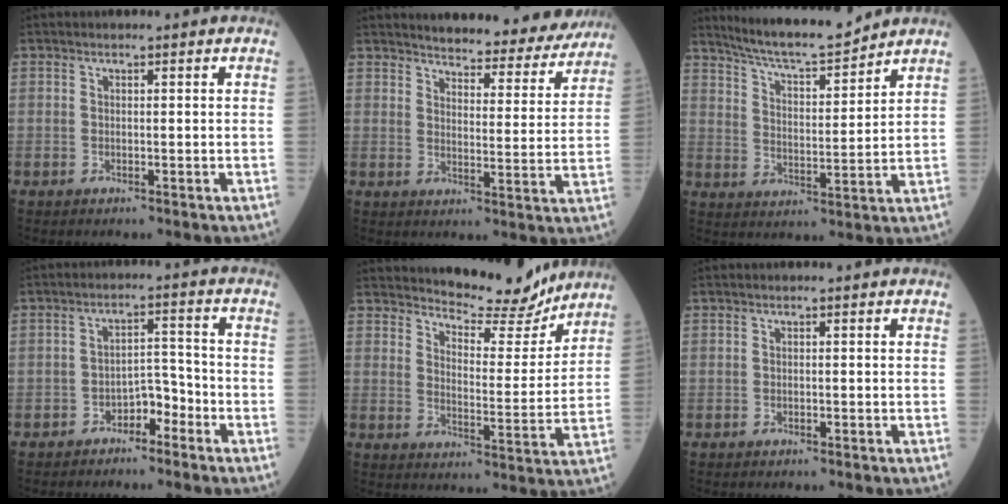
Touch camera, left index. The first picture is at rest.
{"total": 15.4, "force": [14.6, 3.0, 3.8], "torque": [-0.027, -0.036, 0.165]}
{"total": 9.3, "force": [8.5, 0.4, 3.7], "torque": [-0.069, 0.008, 0.144]}
{"total": 4.1, "force": [-3.0, 1.8, 2.2], "torque": [-0.029, 0.015, -0.053]}
{"total": 10.6, "force": [10.2, 1.8, 2.2], "torque": [-0.034, -0.020, 0.145]}
{"total": 0.0}